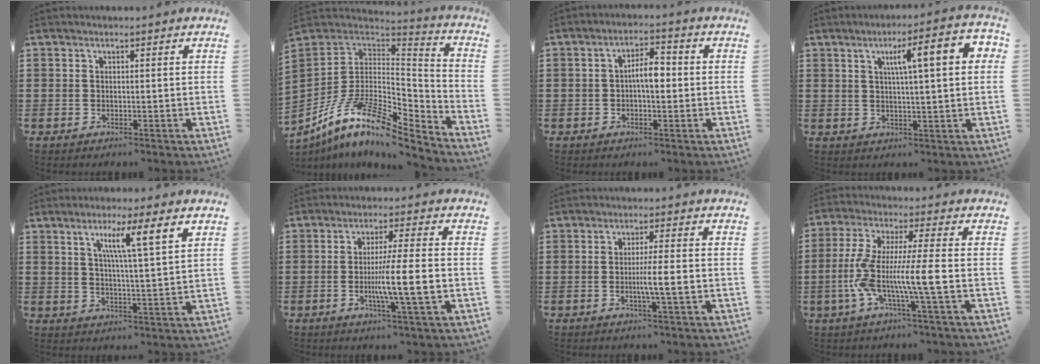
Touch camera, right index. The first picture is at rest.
{"total": 13.3, "force": [-7.7, 5.4, 9.3], "torque": [-0.190, 0.014, -0.145]}
{"total": 4.2, "force": [-0.2, 1.5, 3.9], "torque": [-0.072, 0.009, -0.007]}
{"total": 8.0, "force": [2.2, 1.6, 7.5], "torque": [-0.134, 0.000, 0.028]}
{"total": 7.1, "force": [3.2, 0.0, 6.3], "torque": [-0.124, 0.000, 0.048]}
{"total": 9.1, "force": [-1.8, 0.0, 8.9], "torque": [-0.162, -0.016, -0.036]}
{"total": 5.1, "force": [-1.0, -0.2, 5.0], "torque": [-0.086, -0.008, -0.020]}
{"total": 11.0, "force": [-3.0, 0.7, 10.6], "torque": [-0.233, -0.017, -0.068]}